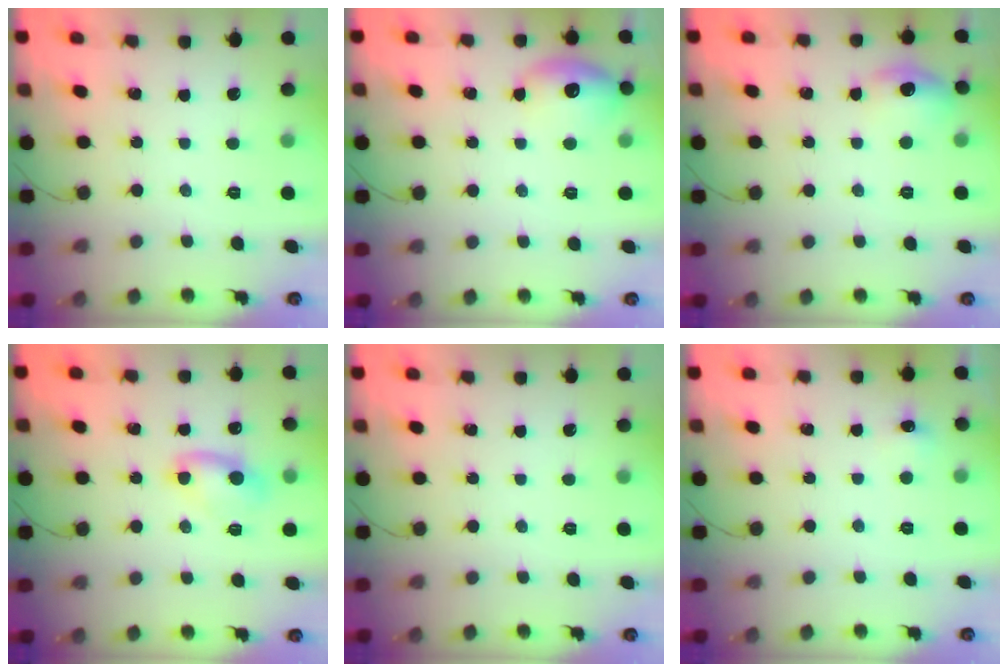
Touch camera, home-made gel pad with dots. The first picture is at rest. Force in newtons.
{"total": 10.3, "press": 10.1, "slide": 1.7}
{"total": 8.9, "press": 8.8, "slide": 1.4}
{"total": 5.9, "press": 5.7, "slide": 1.4}
{"total": 0.0}
{"total": 4.6, "press": 4.4, "slide": 1.3}